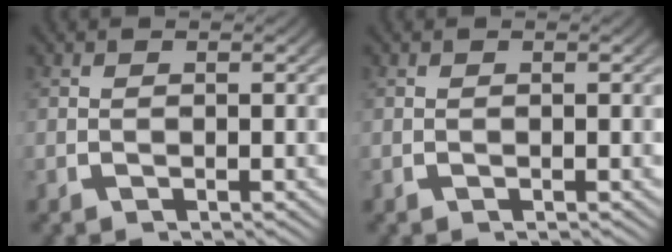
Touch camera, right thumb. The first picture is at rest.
{"total": 0.0}